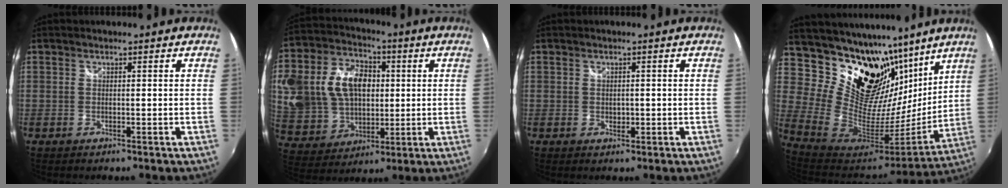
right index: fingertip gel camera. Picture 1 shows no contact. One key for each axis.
{"total": 24.3, "fx": 4.1, "fy": 17.9, "fz": 15.9, "tx": -0.372, "ty": 0.043, "tz": 0.092}
{"total": 1.1, "fx": 0.0, "fy": 1.0, "fz": 0.6, "tx": -0.005, "ty": -0.001, "tz": 0.002}
{"total": 24.3, "fx": 16.8, "fy": 13.8, "fz": 10.8, "tx": -0.213, "ty": -0.025, "tz": 0.308}